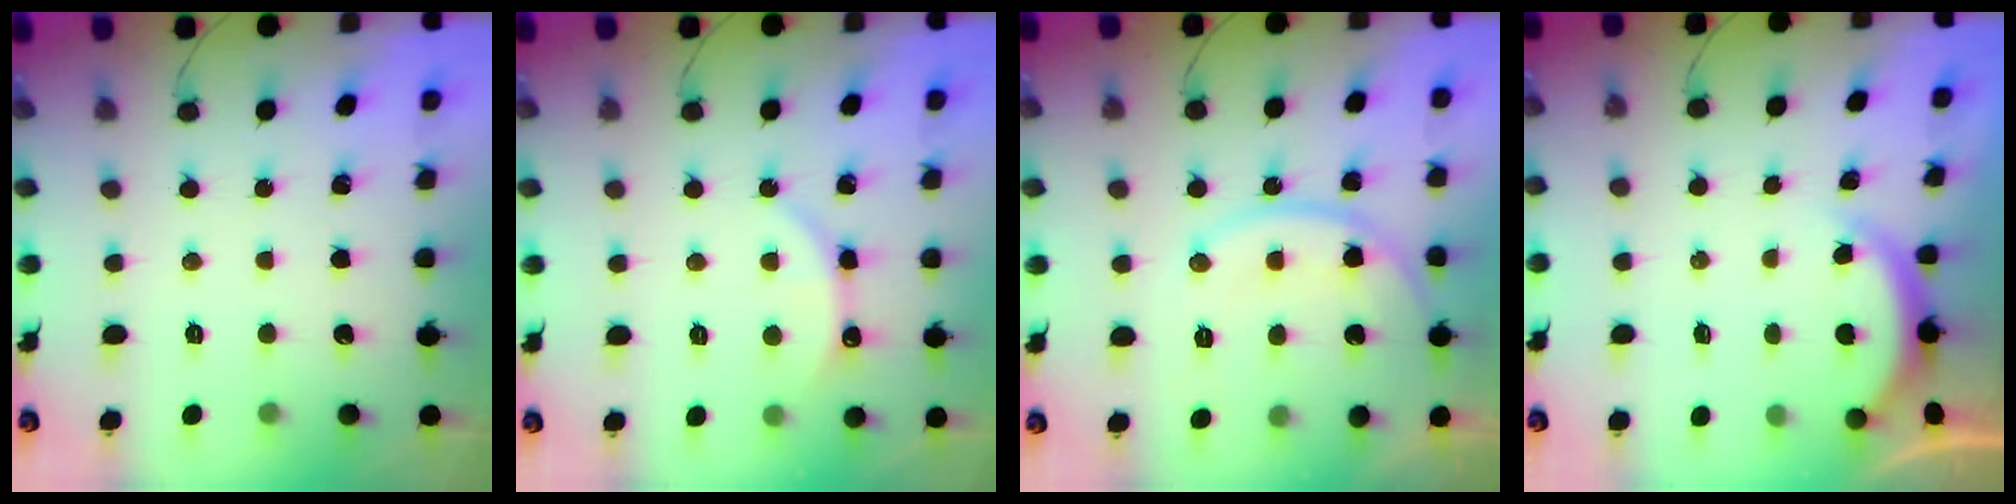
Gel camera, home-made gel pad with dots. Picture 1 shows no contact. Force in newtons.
{"total": 2.9, "press": 2.9, "slide": 0.3}
{"total": 13.2, "press": 13.2, "slide": 0.5}
{"total": 2.1, "press": 2.0, "slide": 0.3}